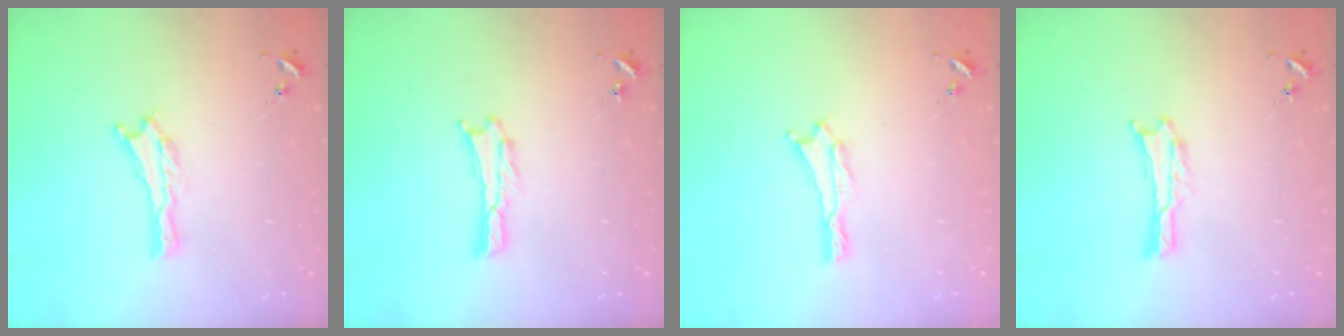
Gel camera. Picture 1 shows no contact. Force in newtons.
{"total": 0.0}
{"total": 0.0}
{"total": 0.0}